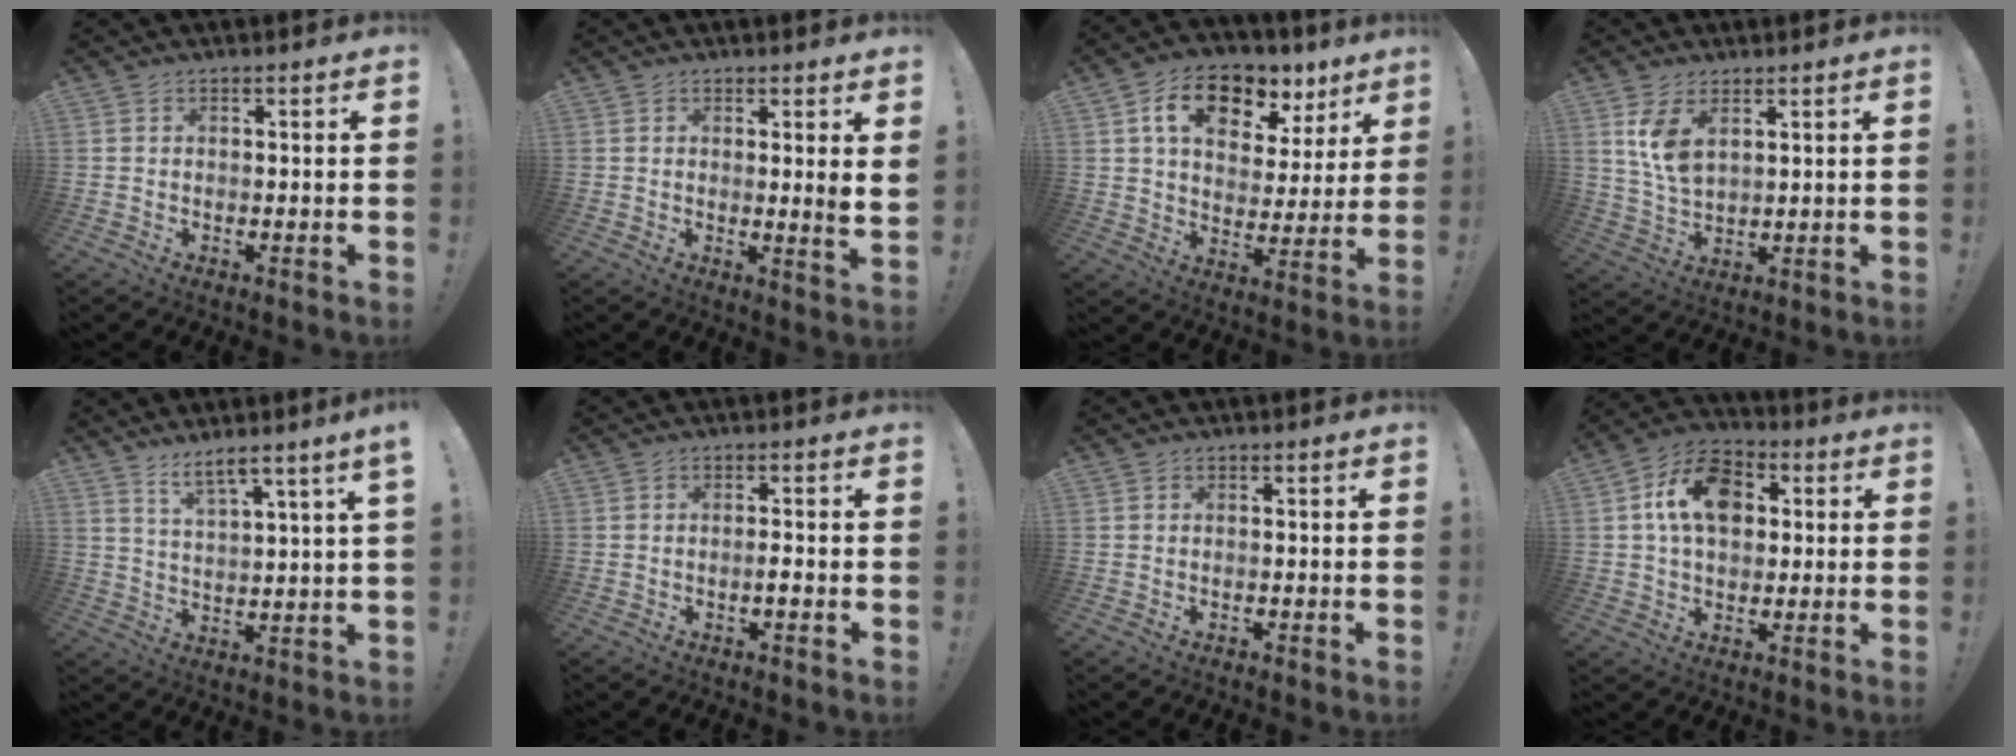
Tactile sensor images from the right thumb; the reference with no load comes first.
{"total": 3.4, "force": [1.8, -0.5, 2.8], "torque": [-0.029, -0.024, 0.024]}
{"total": 14.3, "force": [7.9, 8.5, 8.3], "torque": [-0.125, -0.034, 0.142]}
{"total": 8.1, "force": [4.1, 4.3, 5.6], "torque": [-0.105, -0.022, 0.073]}
{"total": 6.6, "force": [5.3, -0.3, 3.9], "torque": [-0.060, -0.037, 0.085]}
{"total": 1.8, "force": [-1.1, 0.5, 1.4], "torque": [-0.019, 0.002, -0.018]}
{"total": 0.6, "force": [-0.6, 0.0, 0.0], "torque": [-0.005, 0.002, -0.010]}
{"total": 14.6, "force": [4.0, 10.3, 9.6], "torque": [-0.141, 0.001, 0.077]}